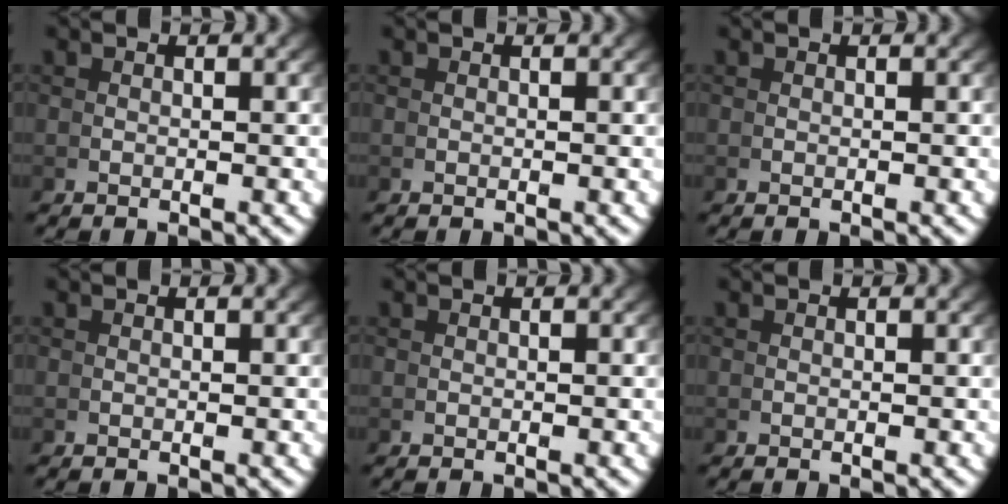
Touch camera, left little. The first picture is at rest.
{"total": 0.0}
{"total": 0.0}
{"total": 0.0}
{"total": 0.0}
{"total": 0.0}